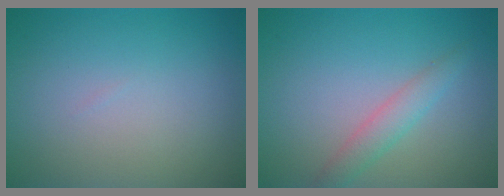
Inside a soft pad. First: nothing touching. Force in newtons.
{"total": 2.1, "press": 2.1, "slide": 0.0}